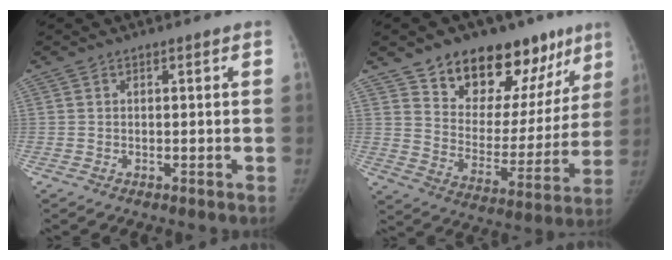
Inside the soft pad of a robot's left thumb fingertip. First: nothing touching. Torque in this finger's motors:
{"motor_torque": [0.21, 0.22, 1.42, -1.36, 0.06]}